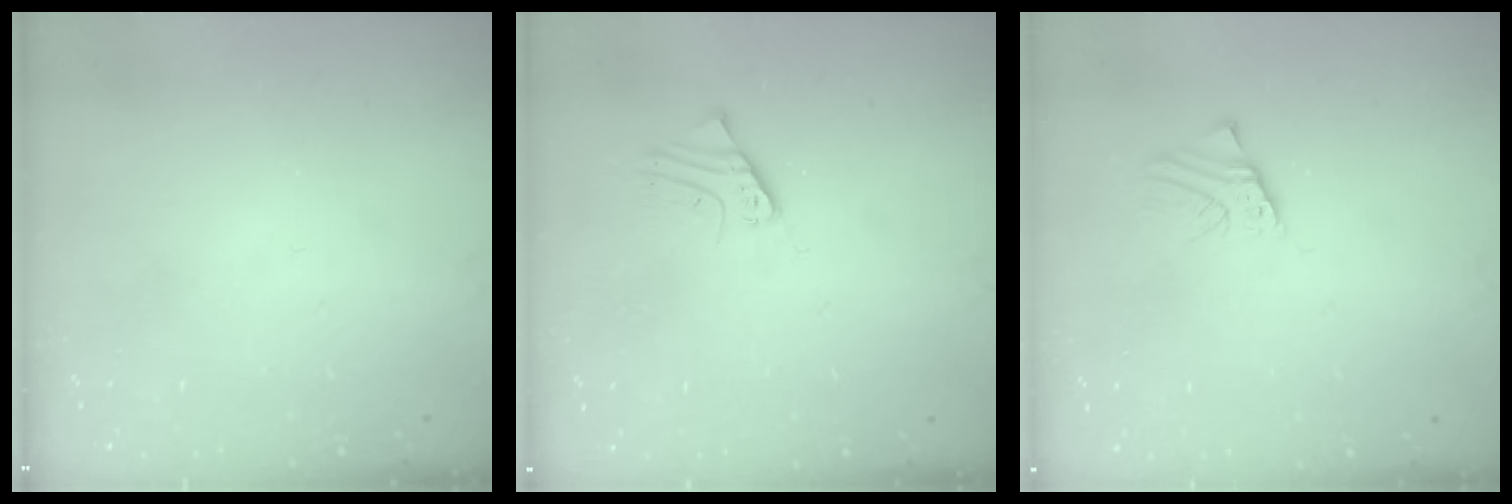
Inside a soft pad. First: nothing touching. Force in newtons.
{"total": 2.1, "press": 2.1, "slide": 0.1}
{"total": 1.8, "press": 1.8, "slide": 0.1}